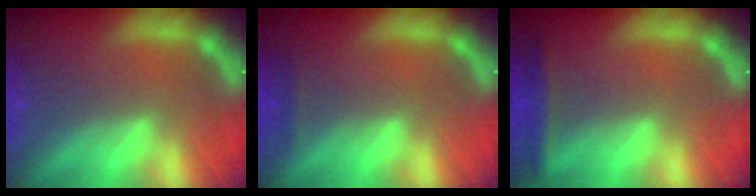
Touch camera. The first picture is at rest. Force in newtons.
{"total": 0.9}
{"total": 2.4}